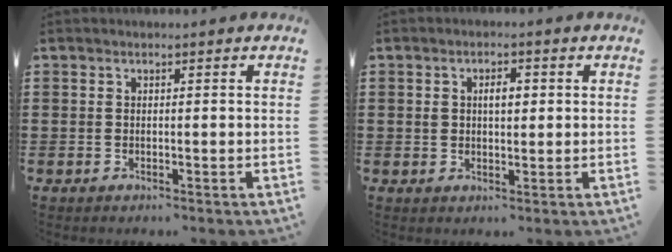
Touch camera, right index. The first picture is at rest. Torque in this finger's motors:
{"motor_torque": [0.10, -0.08, 0.23, 0.02]}